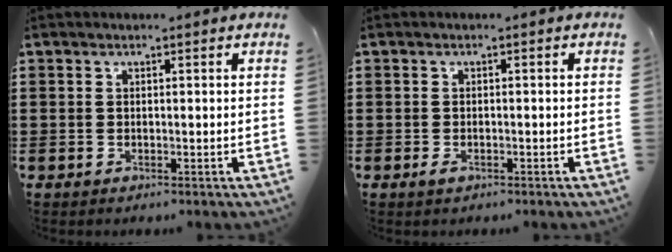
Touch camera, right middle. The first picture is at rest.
{"total": 0.7, "force": [-0.3, 0.4, 0.5], "torque": [-0.011, -0.003, -0.006]}